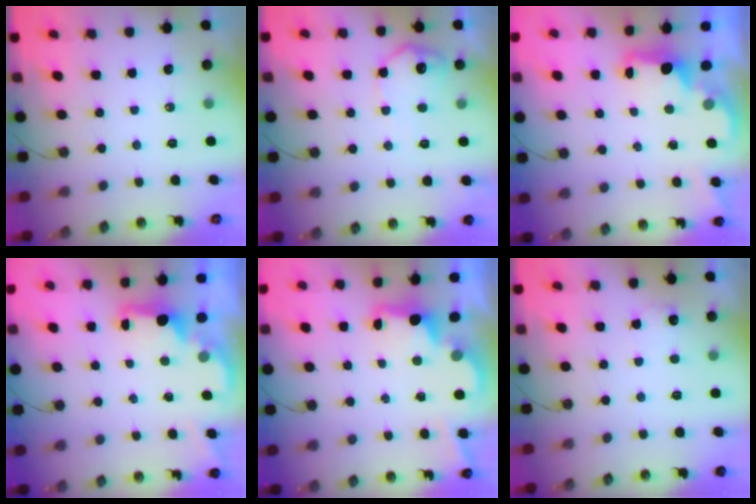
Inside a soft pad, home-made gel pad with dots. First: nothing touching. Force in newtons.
{"total": 10.5, "press": 10.5, "slide": 0.4}
{"total": 2.2, "press": 2.0, "slide": 0.8}
{"total": 1.8, "press": 1.7, "slide": 0.7}
{"total": 2.7, "press": 2.5, "slide": 0.8}
{"total": 5.8, "press": 5.7, "slide": 1.1}